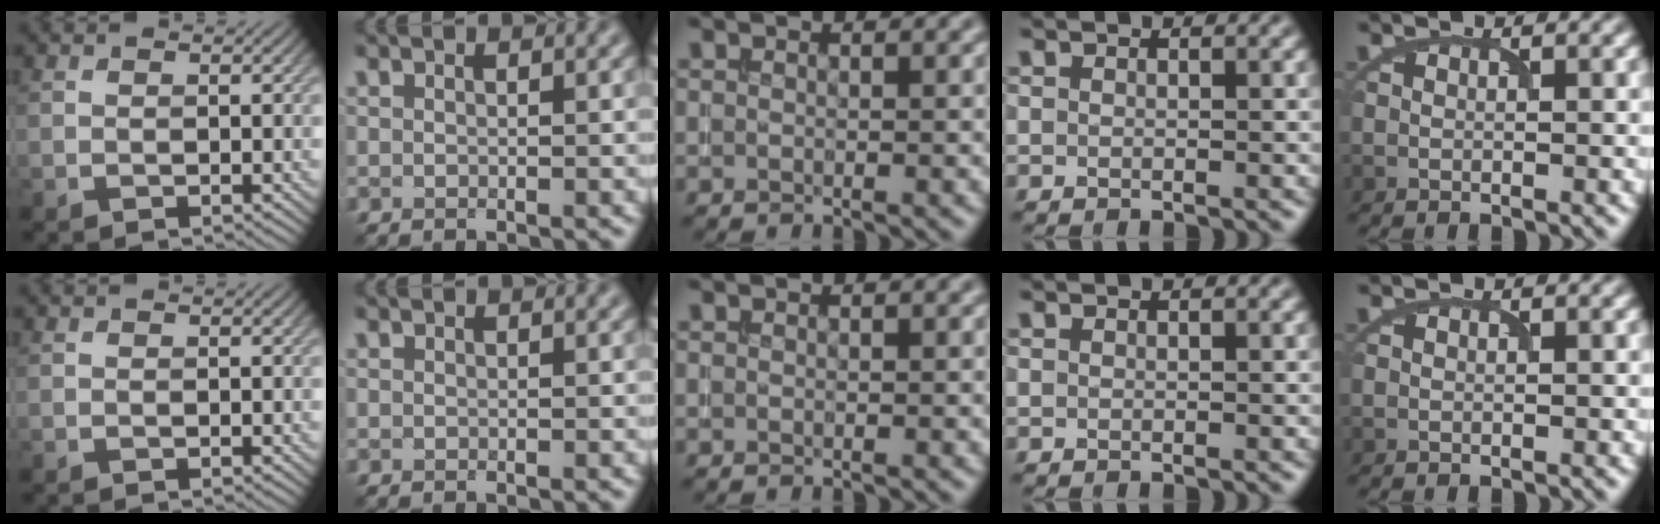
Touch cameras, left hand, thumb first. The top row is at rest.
{}